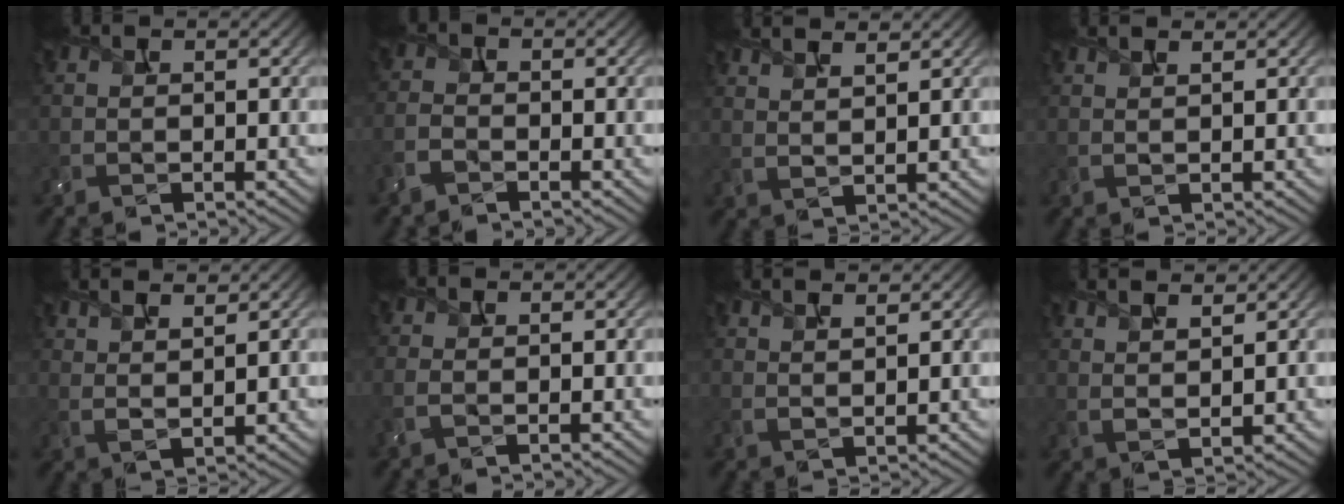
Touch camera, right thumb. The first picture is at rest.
{"total": 2.7, "force": [-1.8, 1.3, 1.5], "torque": [-0.039, -0.003, -0.052]}
{"total": 4.2, "force": [3.2, 0.8, 2.5], "torque": [-0.035, 0.005, 0.050]}
{"total": 1.5, "force": [1.3, 0.1, 0.8], "torque": [-0.021, 0.001, 0.018]}
{"total": 5.0, "force": [3.8, 1.2, 3.0], "torque": [-0.056, 0.006, 0.060]}
{"total": 1.5, "force": [-0.3, 0.6, 1.3], "torque": [-0.041, -0.001, -0.013]}
{"total": 3.3, "force": [2.6, 0.6, 2.0], "torque": [-0.029, 0.003, 0.042]}
{"total": 5.0, "force": [3.8, 1.1, 3.1], "torque": [-0.051, 0.005, 0.058]}